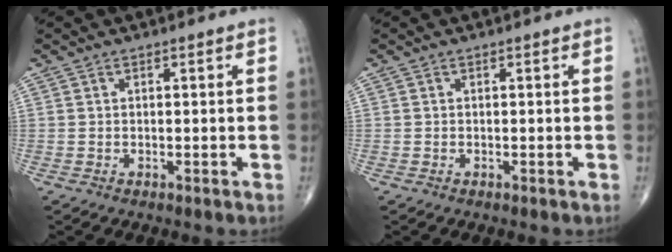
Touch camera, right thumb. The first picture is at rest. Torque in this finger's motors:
{"motor_torque": [0.09, 0.22, 0.00, -0.10, 0.01]}